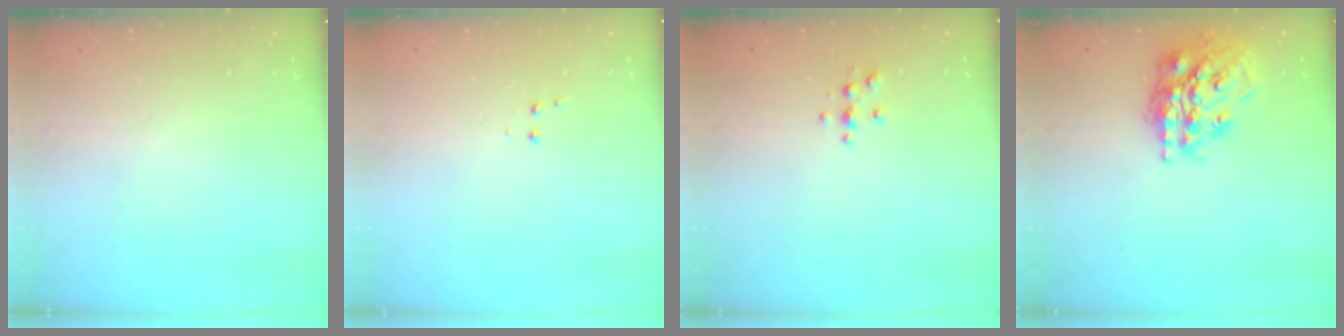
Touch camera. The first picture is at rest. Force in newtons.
{"total": 3.4, "press": 3.3, "slide": 0.6}
{"total": 3.9, "press": 3.9, "slide": 0.4}
{"total": 19.9, "press": 19.8, "slide": 2.4}